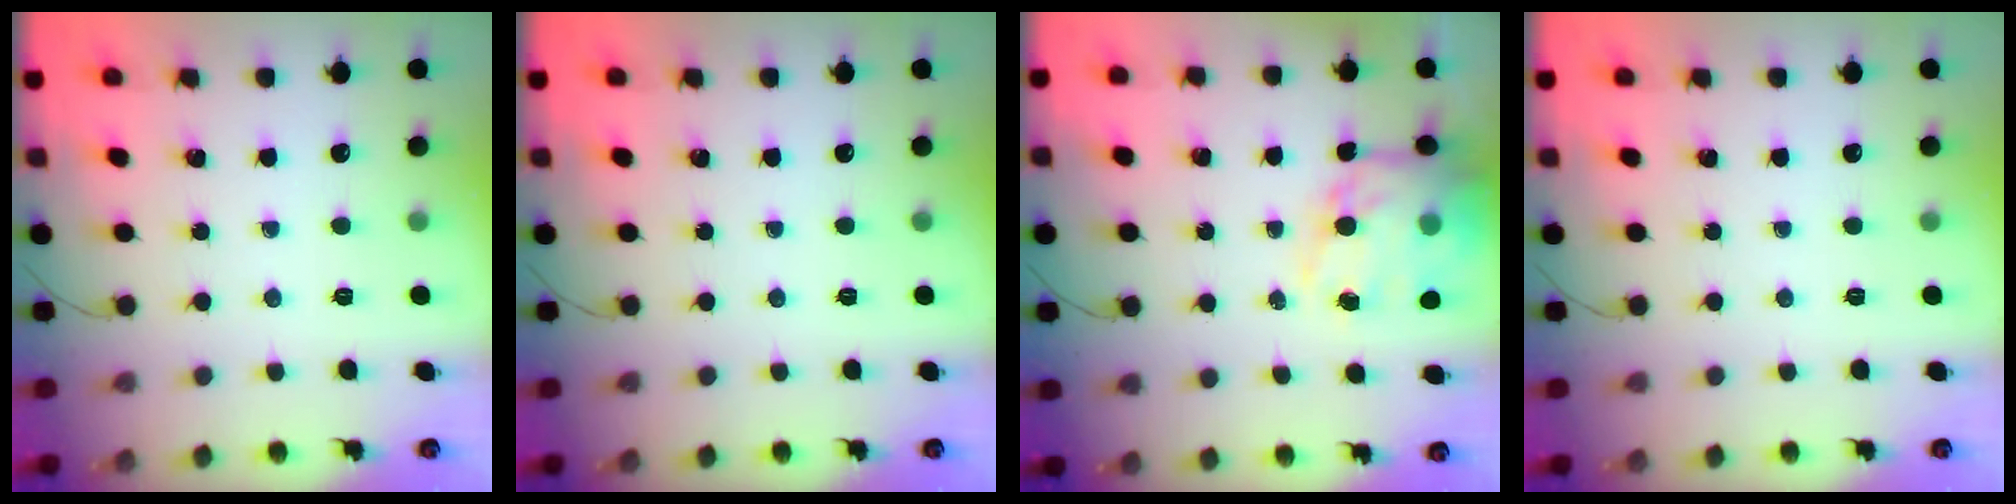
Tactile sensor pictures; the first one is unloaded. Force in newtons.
{"total": 0.0}
{"total": 16.6, "press": 16.1, "slide": 4.1}
{"total": 0.0}